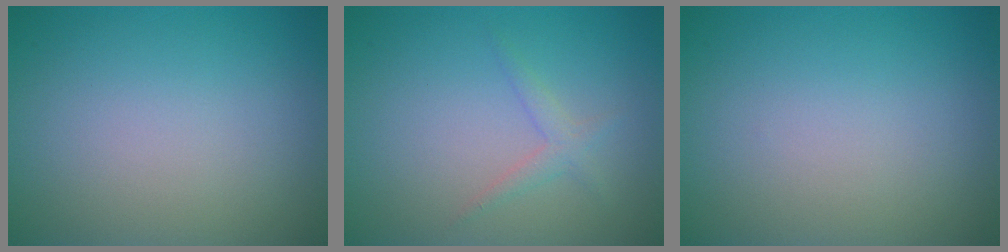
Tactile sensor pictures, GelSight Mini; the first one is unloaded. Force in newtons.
{"total": 1.3, "press": 1.3, "slide": 0.1}
{"total": 0.0}